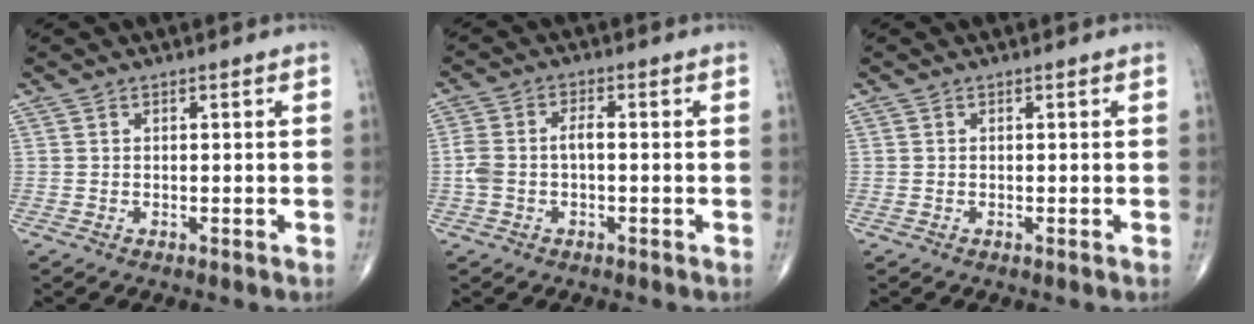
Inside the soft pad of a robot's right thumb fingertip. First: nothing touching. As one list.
[{"total": 4.9, "force": [-0.7, 2.6, 4.1], "torque": [-0.102, 0.021, -0.014]}, {"total": 0.0}]